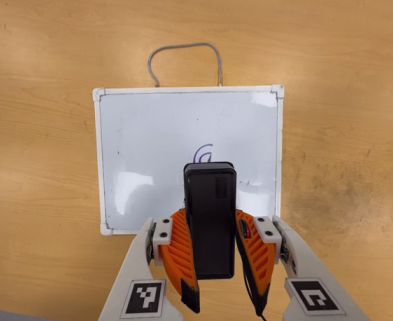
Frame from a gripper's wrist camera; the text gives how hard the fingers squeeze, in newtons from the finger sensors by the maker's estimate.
{"total": 8.1, "left": 7.1, "right": 9.1}